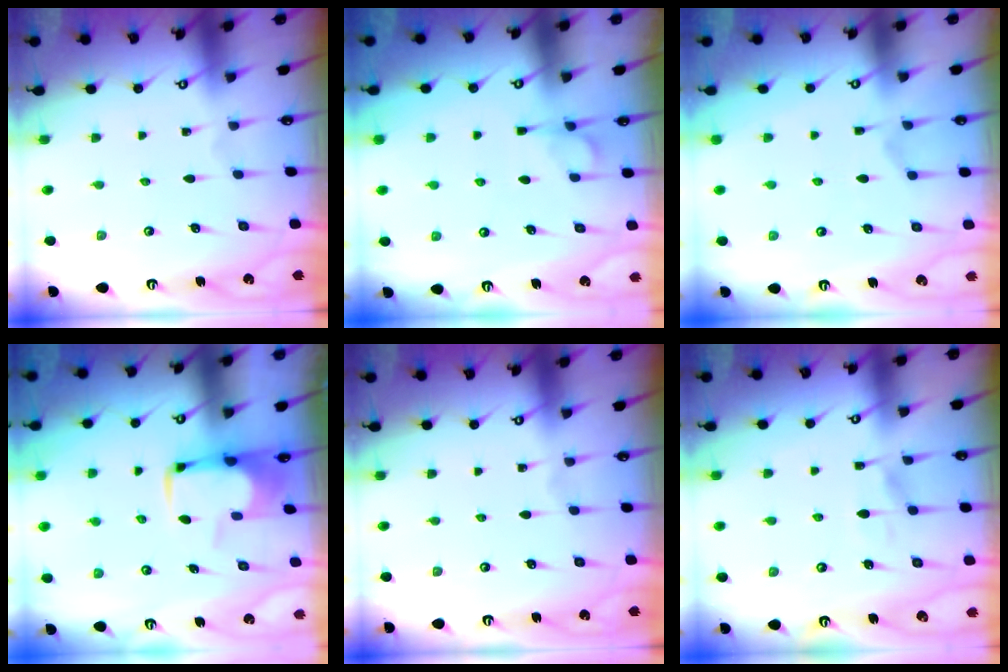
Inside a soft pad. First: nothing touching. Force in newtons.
{"total": 1.8, "press": 1.3, "slide": 1.3}
{"total": 6.3, "press": 6.2, "slide": 1.3}
{"total": 1.2, "press": 1.0, "slide": 0.5}
{"total": 0.0}
{"total": 6.1, "press": 6.1, "slide": 0.7}